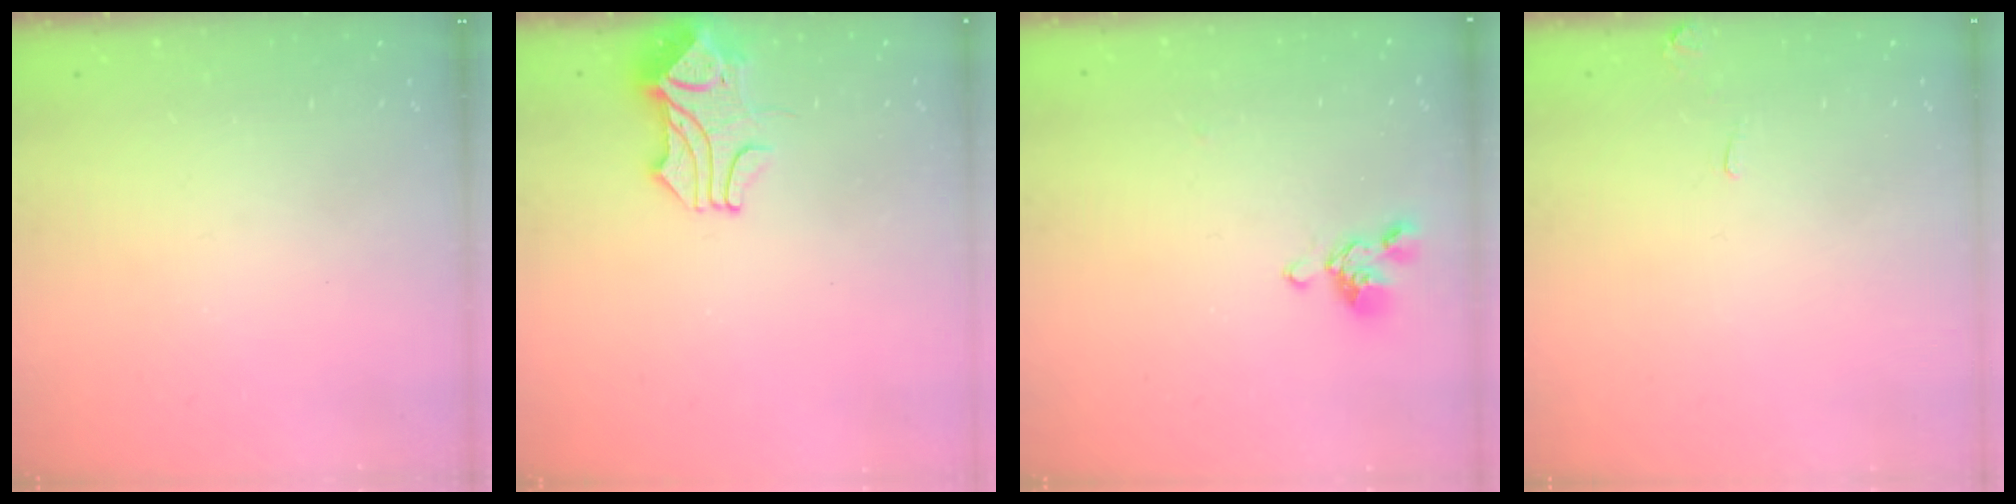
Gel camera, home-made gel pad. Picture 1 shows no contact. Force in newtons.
{"total": 2.0, "press": 1.7, "slide": 1.0}
{"total": 2.7, "press": 2.5, "slide": 0.8}
{"total": 1.1, "press": 1.0, "slide": 0.5}